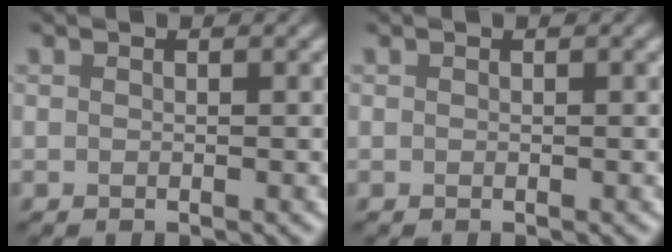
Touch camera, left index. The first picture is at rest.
{"total": 0.0}